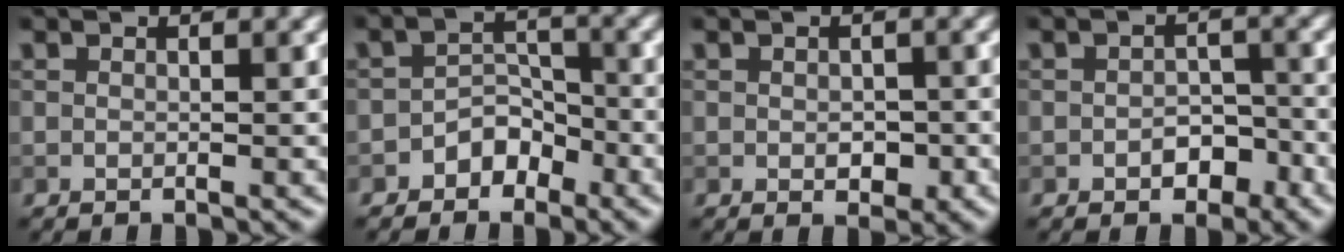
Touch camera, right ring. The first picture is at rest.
{"total": 2.7, "force": [-1.8, 1.8, 0.9], "torque": [-0.003, 0.012, -0.031]}
{"total": 1.9, "force": [-0.3, 1.2, 1.4], "torque": [-0.020, -0.006, -0.003]}
{"total": 2.7, "force": [-1.3, 1.7, 1.5], "torque": [-0.018, 0.002, -0.019]}